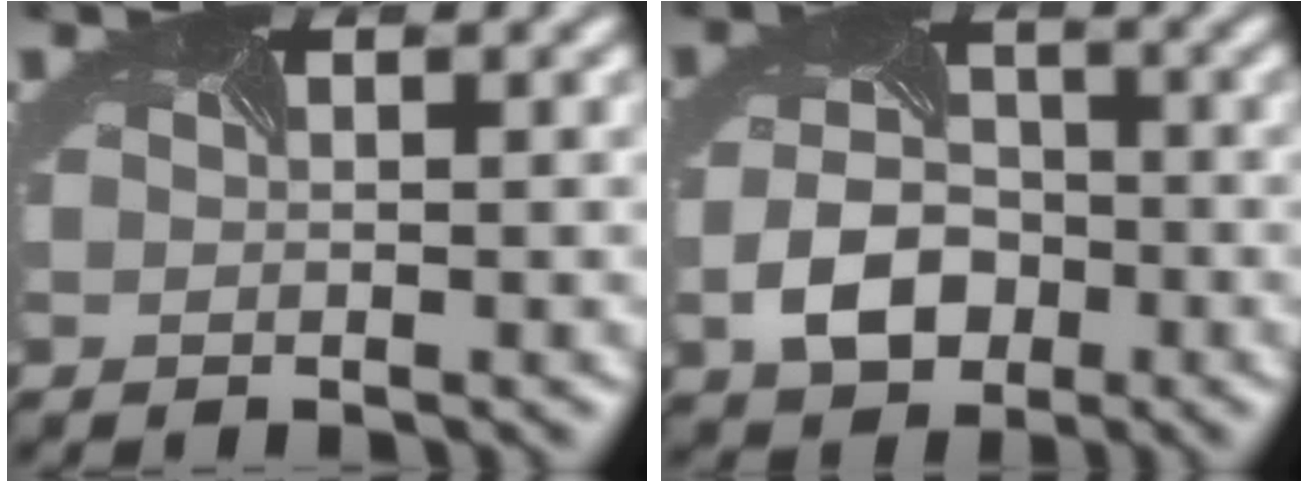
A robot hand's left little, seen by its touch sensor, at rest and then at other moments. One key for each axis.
{"total": 5.1, "fx": -1.8, "fy": 3.7, "fz": 3.1, "tx": -0.066, "ty": -0.015, "tz": -0.029}